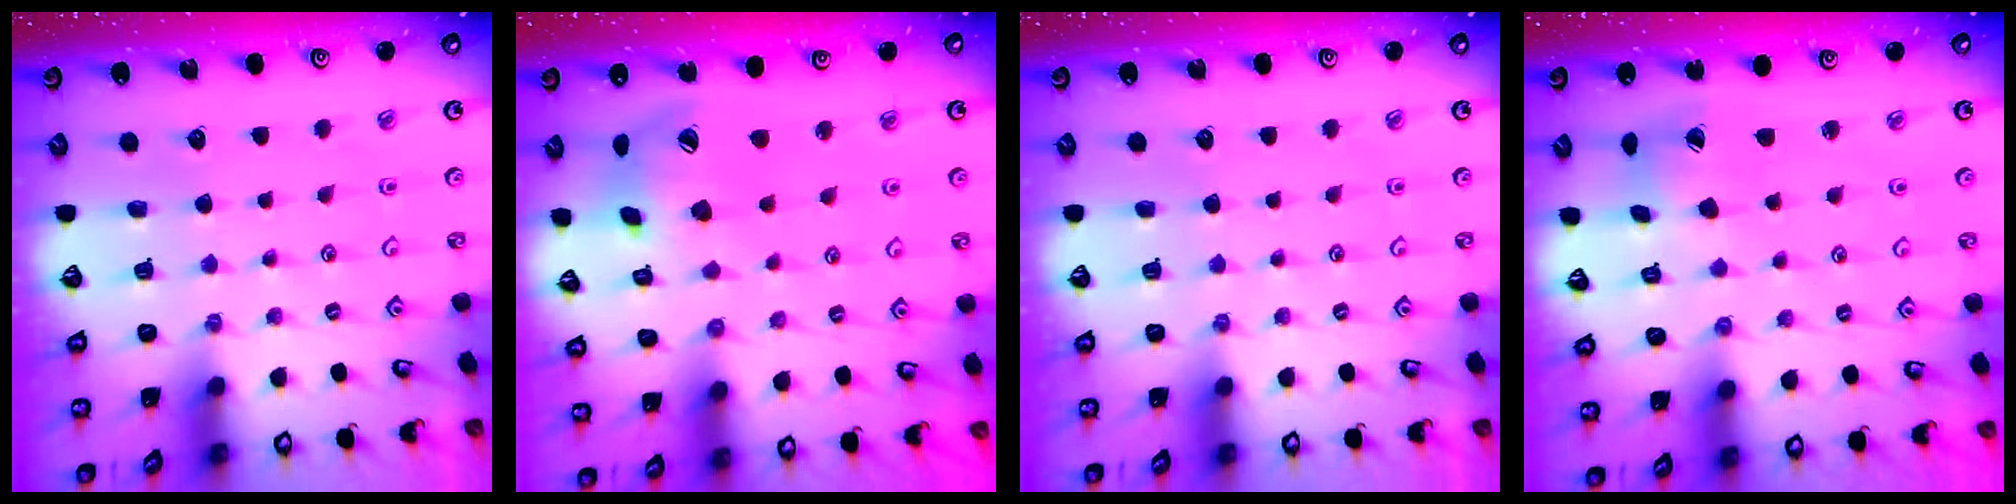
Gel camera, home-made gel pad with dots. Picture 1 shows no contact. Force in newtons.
{"total": 14.8, "press": 14.6, "slide": 2.3}
{"total": 0.0}
{"total": 9.0, "press": 8.9, "slide": 0.8}